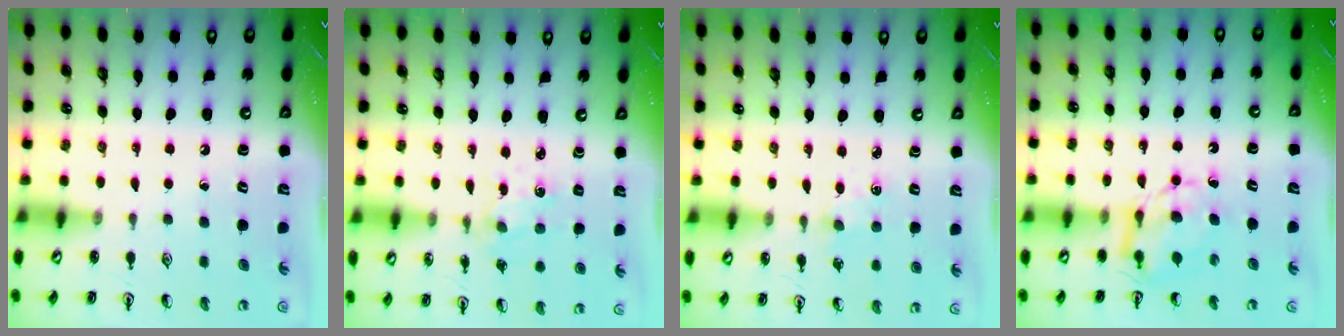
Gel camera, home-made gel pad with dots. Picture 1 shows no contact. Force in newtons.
{"total": 1.4, "press": 1.4, "slide": 0.3}
{"total": 1.7, "press": 1.7, "slide": 0.3}
{"total": 6.6, "press": 6.6, "slide": 0.3}